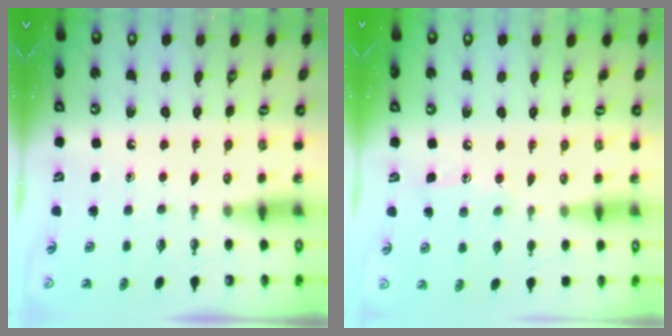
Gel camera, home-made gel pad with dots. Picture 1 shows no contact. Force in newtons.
{"total": 7.3, "press": 7.3, "slide": 0.3}